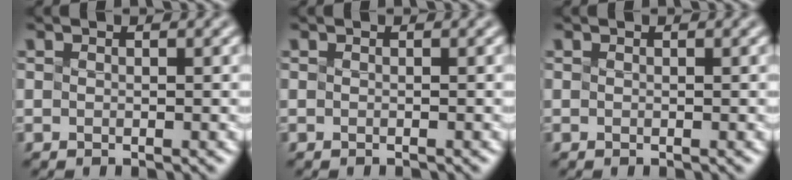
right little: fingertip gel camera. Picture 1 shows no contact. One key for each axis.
{"total": 0.5, "fx": -0.5, "fy": 0.0, "fz": 0.1, "tx": 0.002, "ty": 0.000, "tz": -0.009}
{"total": 0.0}